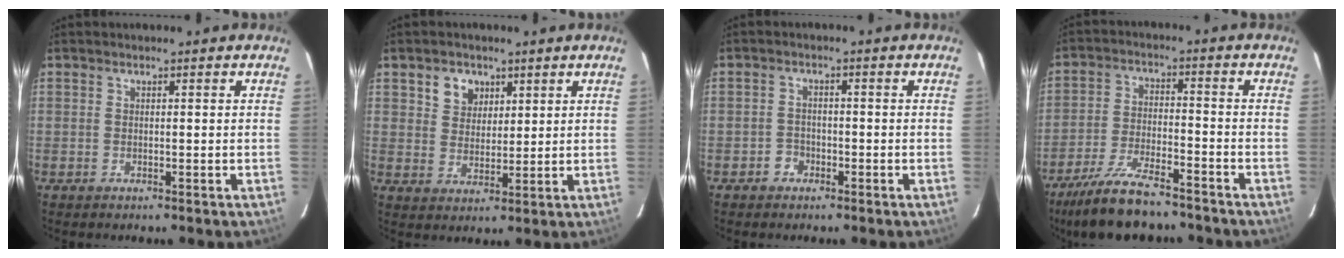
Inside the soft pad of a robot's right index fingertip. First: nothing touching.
{"total": 5.4, "force": [2.7, 4.4, 1.7], "torque": [-0.024, 0.012, 0.053]}
{"total": 2.4, "force": [-1.6, 1.8, 0.3], "torque": [-0.008, 0.007, -0.027]}
{"total": 14.8, "force": [-12.4, 3.9, 7.1], "torque": [-0.161, -0.019, -0.213]}